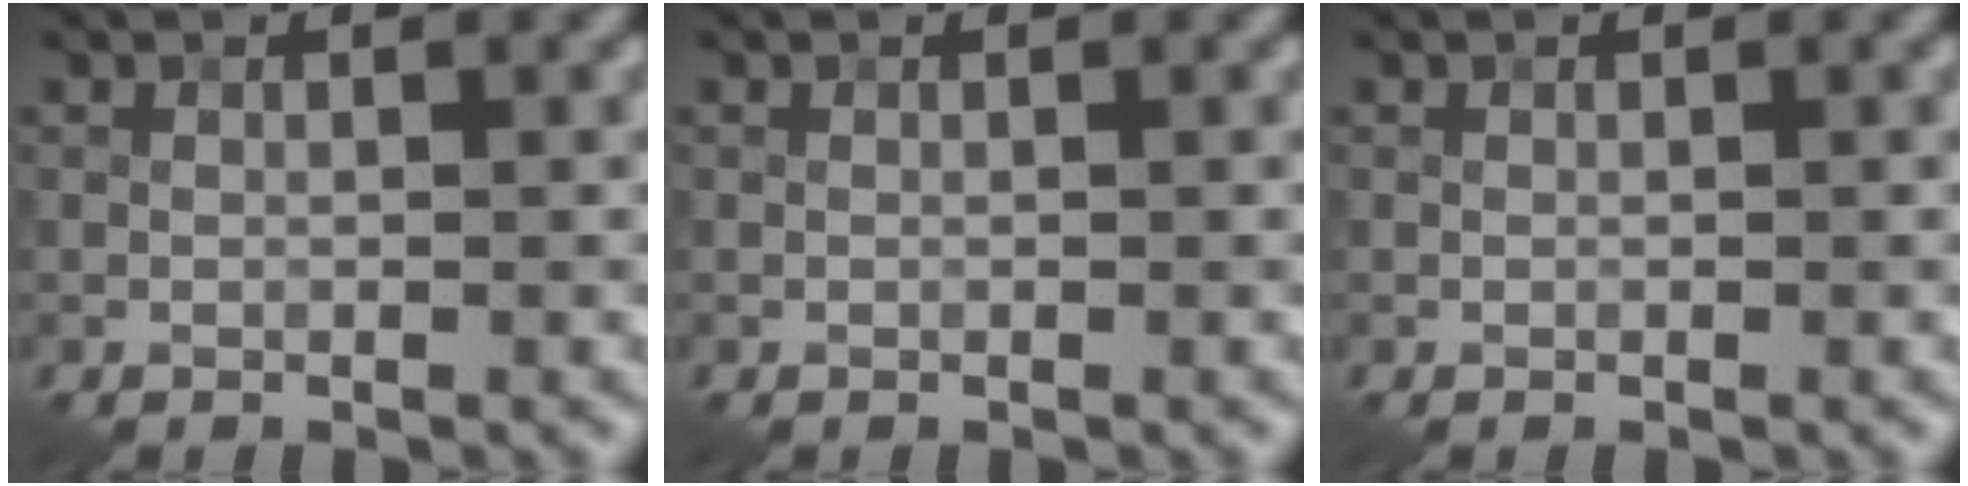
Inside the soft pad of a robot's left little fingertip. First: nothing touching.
{"total": 0.0}
{"total": 0.0}